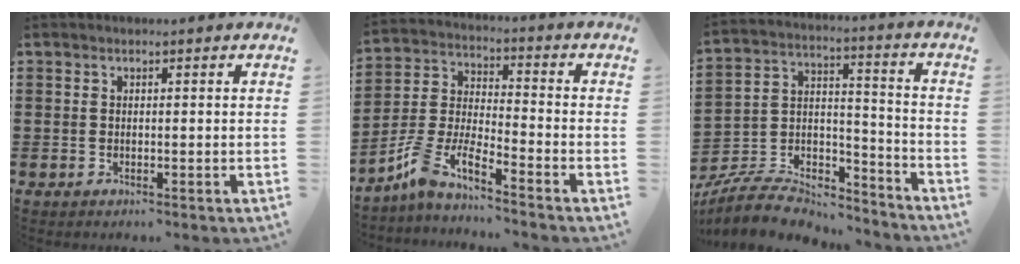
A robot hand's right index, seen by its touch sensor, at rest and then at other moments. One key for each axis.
{"total": 6.5, "fx": -5.4, "fy": 0.7, "fz": 3.6, "tx": -0.113, "ty": -0.026, "tz": -0.116}
{"total": 8.5, "fx": -7.7, "fy": 2.6, "fz": 2.6, "tx": -0.055, "ty": 0.013, "tz": -0.153}